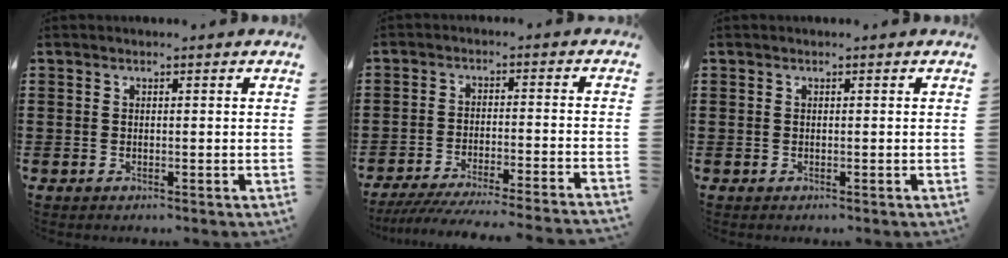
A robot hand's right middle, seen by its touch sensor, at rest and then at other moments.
{"total": 5.4, "force": [-5.0, -0.3, 1.9], "torque": [-0.036, -0.014, -0.099]}
{"total": 0.0}